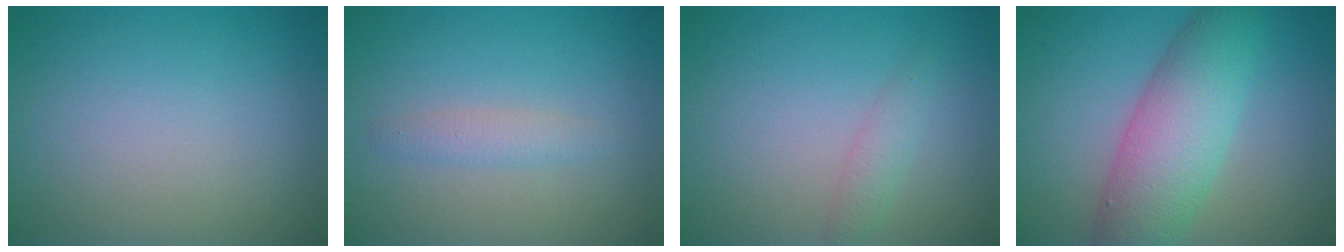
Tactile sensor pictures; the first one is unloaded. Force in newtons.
{"total": 1.5, "press": 1.5, "slide": 0.0}
{"total": 1.4, "press": 1.4, "slide": 0.1}
{"total": 7.4, "press": 7.4, "slide": 0.2}